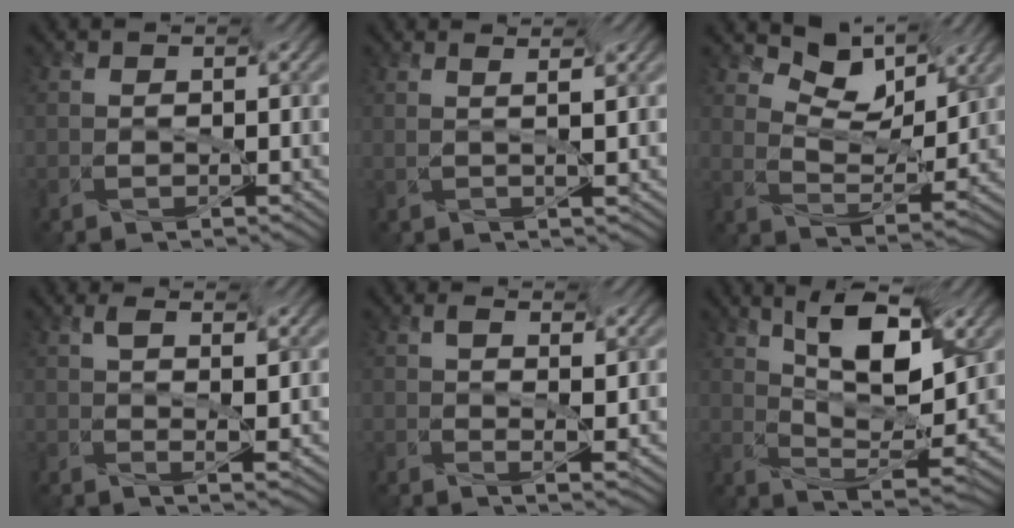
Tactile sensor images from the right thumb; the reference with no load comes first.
{"total": 2.3, "force": [2.0, -0.9, 0.8], "torque": [0.001, -0.005, 0.040]}
{"total": 5.5, "force": [3.8, 1.7, 3.6], "torque": [-0.070, -0.007, 0.075]}
{"total": 1.9, "force": [0.8, 0.0, 1.7], "torque": [-0.029, -0.006, 0.010]}
{"total": 1.4, "force": [0.4, 0.1, 1.3], "torque": [-0.022, -0.007, 0.003]}
{"total": 8.0, "force": [3.9, 1.2, 6.9], "torque": [-0.122, 0.004, 0.077]}